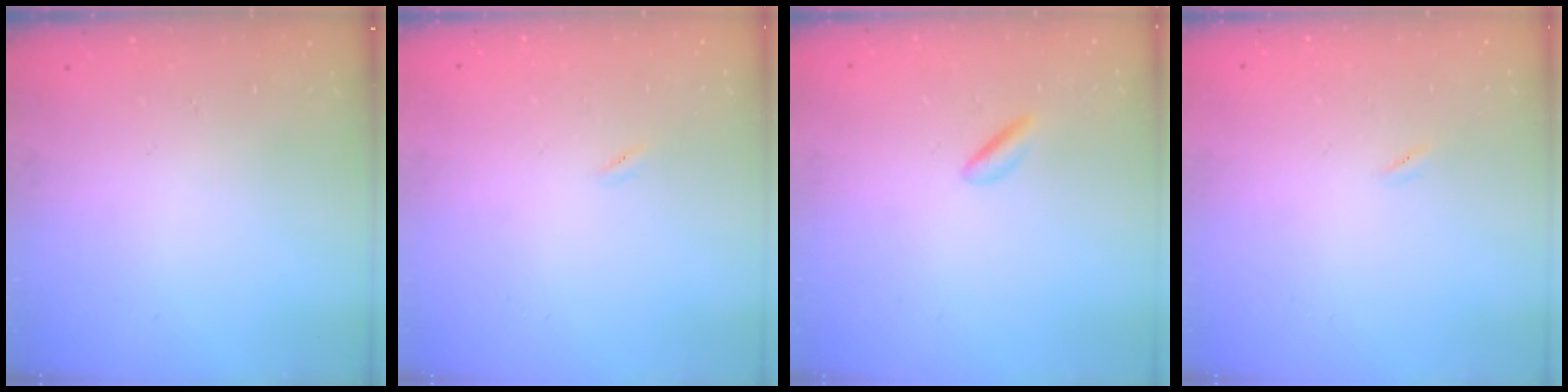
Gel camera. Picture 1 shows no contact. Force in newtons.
{"total": 0.5, "press": 0.3, "slide": 0.4}
{"total": 1.9, "press": 1.7, "slide": 0.7}
{"total": 0.5, "press": 0.3, "slide": 0.4}